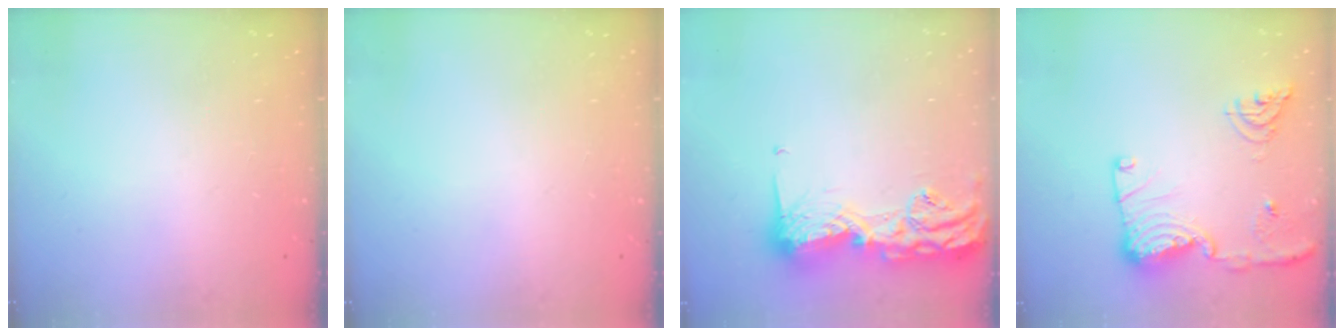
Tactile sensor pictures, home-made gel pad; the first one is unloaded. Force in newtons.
{"total": 0.0}
{"total": 17.7, "press": 17.6, "slide": 0.9}
{"total": 15.2, "press": 14.8, "slide": 3.3}